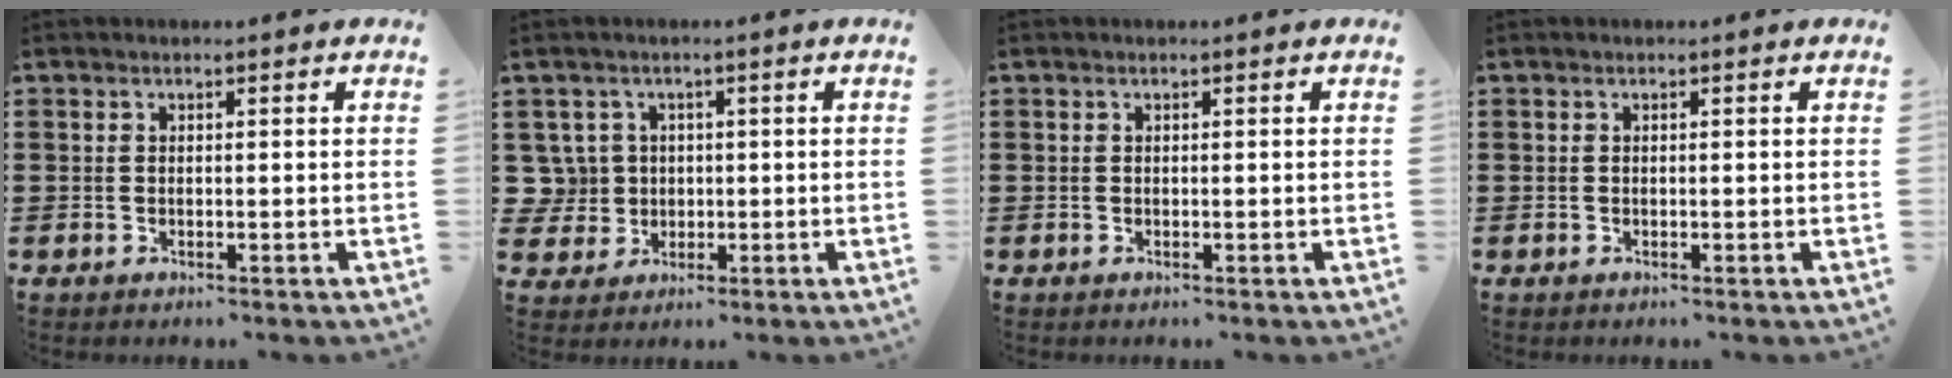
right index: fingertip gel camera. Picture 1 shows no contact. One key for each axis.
{"total": 4.8, "fx": 0.6, "fy": 4.7, "fz": 0.9, "tx": -0.047, "ty": 0.015, "tz": 0.010}
{"total": 0.0}
{"total": 0.0}